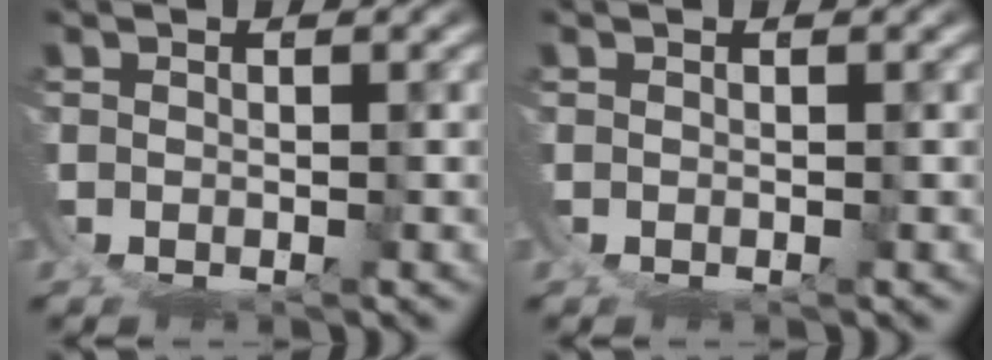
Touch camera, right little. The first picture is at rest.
{"total": 0.0}